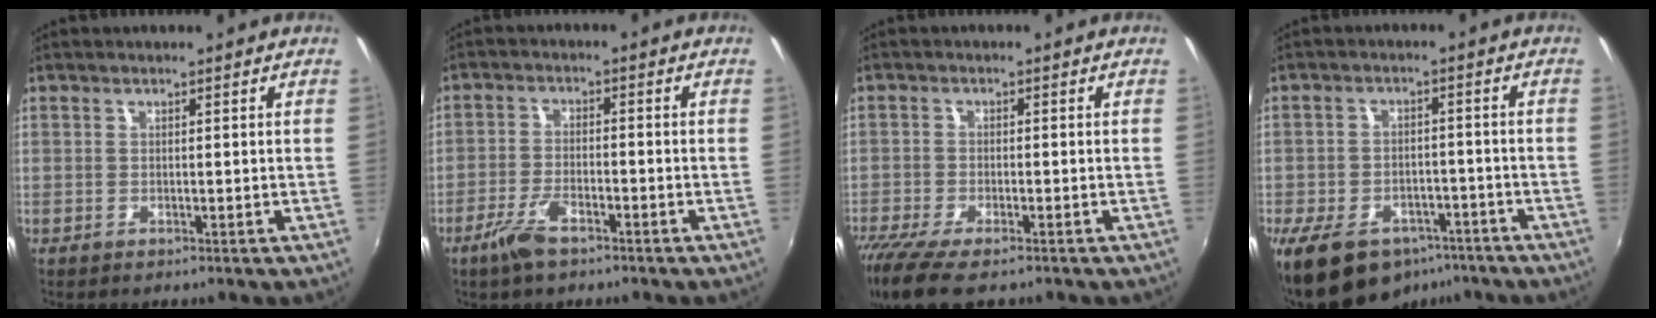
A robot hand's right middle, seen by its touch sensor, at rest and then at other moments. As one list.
[{"total": 5.9, "force": [-4.0, 2.0, 3.9], "torque": [-0.092, -0.007, -0.076]}, {"total": 10.2, "force": [-7.6, 2.6, 6.2], "torque": [-0.150, -0.045, -0.142]}, {"total": 15.4, "force": [-10.2, 9.0, 7.4], "torque": [-0.170, -0.008, -0.149]}]